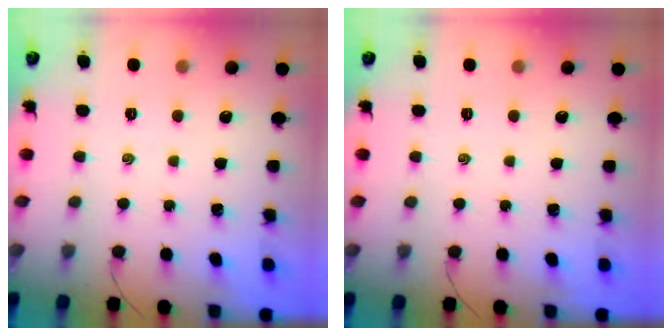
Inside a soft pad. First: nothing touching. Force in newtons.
{"total": 0.0}